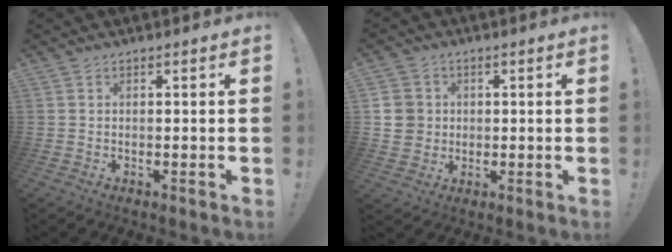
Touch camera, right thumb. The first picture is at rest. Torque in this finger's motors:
{"motor_torque": [0.01, 0.06, -0.36, -0.18, 0.00]}